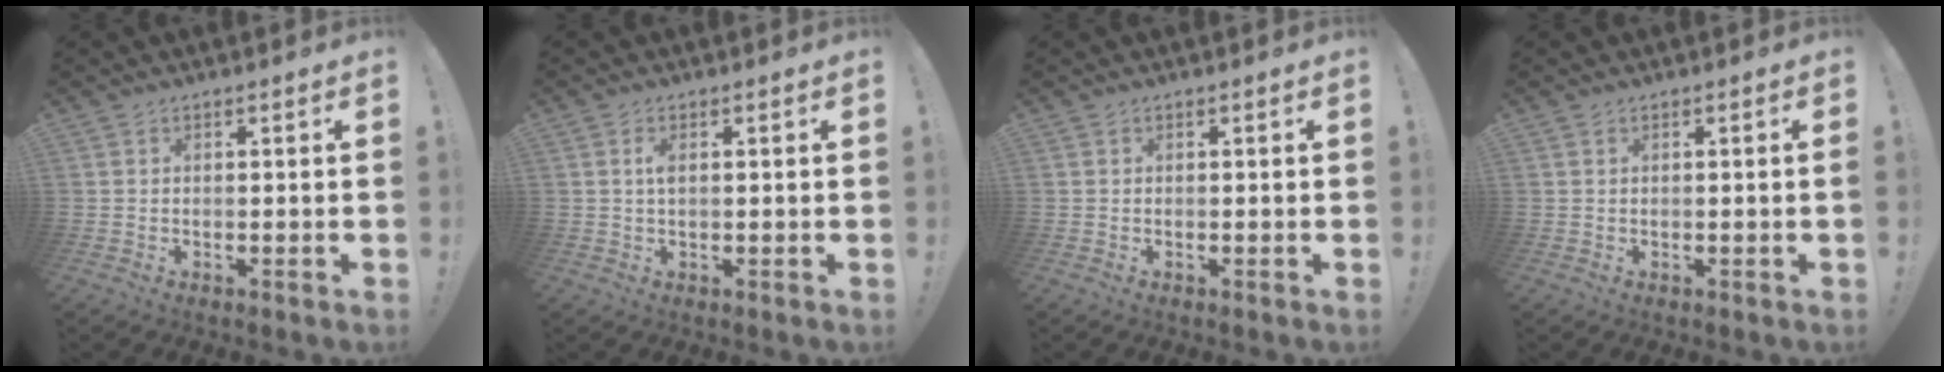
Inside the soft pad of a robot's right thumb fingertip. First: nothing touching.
{"total": 2.0, "force": [0.3, 0.7, 1.9], "torque": [-0.033, 0.003, 0.002]}
{"total": 0.0}
{"total": 0.7, "force": [0.0, -0.4, 0.5], "torque": [-0.009, -0.002, -0.002]}